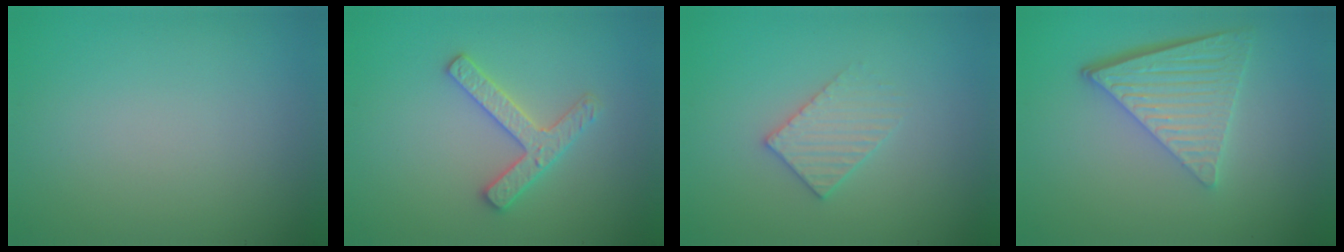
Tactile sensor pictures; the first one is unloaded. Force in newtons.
{"total": 2.7, "press": 2.6, "slide": 0.5}
{"total": 2.3, "press": 2.2, "slide": 0.3}
{"total": 6.4, "press": 4.3, "slide": 4.7}